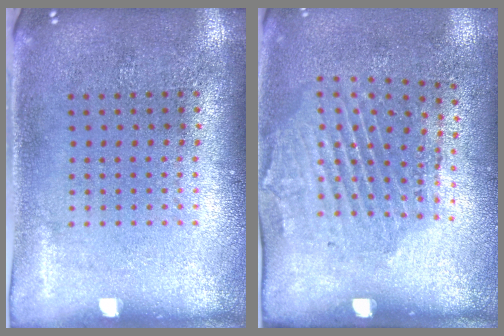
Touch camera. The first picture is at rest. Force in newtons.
{"total": 2.0, "press": 1.2, "slide": 1.6}